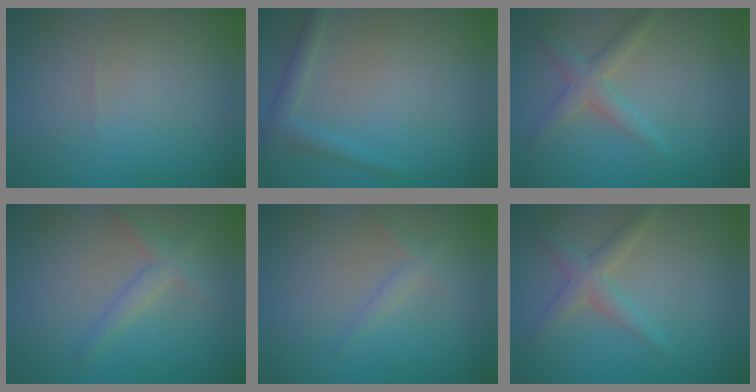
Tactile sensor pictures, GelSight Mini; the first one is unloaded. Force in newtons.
{"total": 1.8, "press": 1.7, "slide": 0.1}
{"total": 2.3, "press": 2.3, "slide": 0.0}
{"total": 2.0, "press": 2.0, "slide": 0.2}
{"total": 1.1, "press": 1.1, "slide": 0.1}
{"total": 2.3, "press": 2.3, "slide": 0.0}